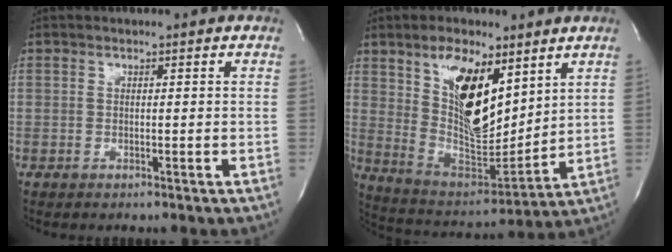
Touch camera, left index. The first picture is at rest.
{"total": 14.7, "force": [6.8, 6.1, 11.6], "torque": [-0.216, -0.003, 0.130]}